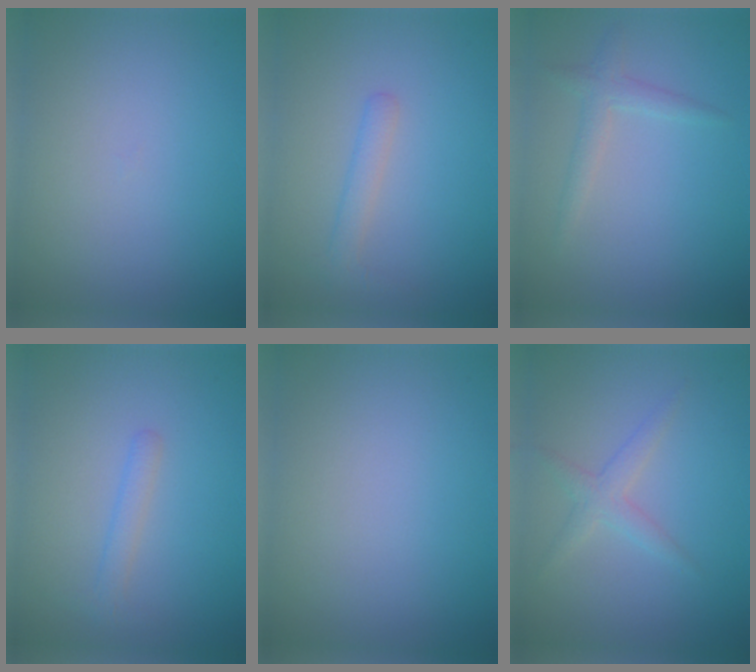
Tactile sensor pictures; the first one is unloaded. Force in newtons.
{"total": 1.6, "press": 1.6, "slide": 0.0}
{"total": 1.7, "press": 1.7, "slide": 0.0}
{"total": 1.4, "press": 1.4, "slide": 0.1}
{"total": 0.0}
{"total": 1.9, "press": 1.9, "slide": 0.1}